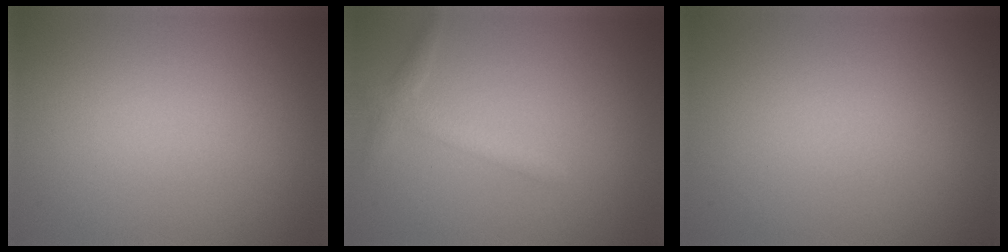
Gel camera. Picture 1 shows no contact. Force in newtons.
{"total": 1.8, "press": 1.8, "slide": 0.1}
{"total": 0.0}